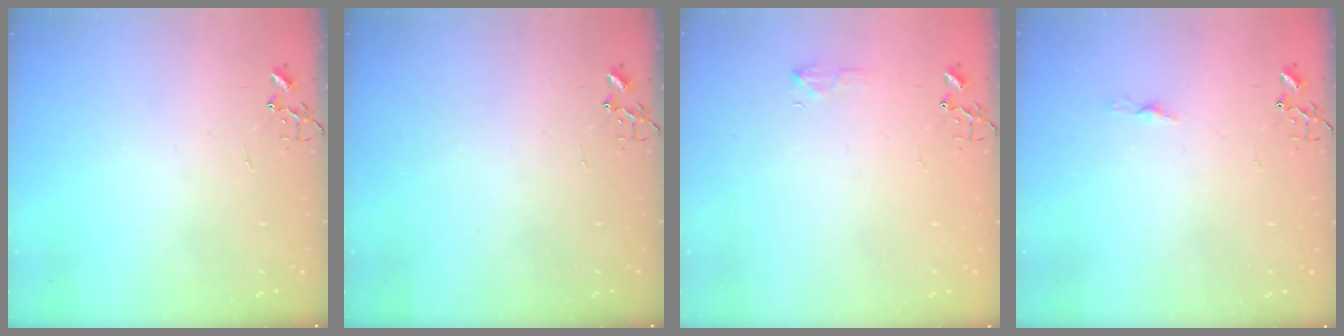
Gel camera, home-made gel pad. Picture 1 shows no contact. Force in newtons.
{"total": 0.0}
{"total": 6.0, "press": 6.0, "slide": 0.6}
{"total": 3.8, "press": 3.7, "slide": 0.3}